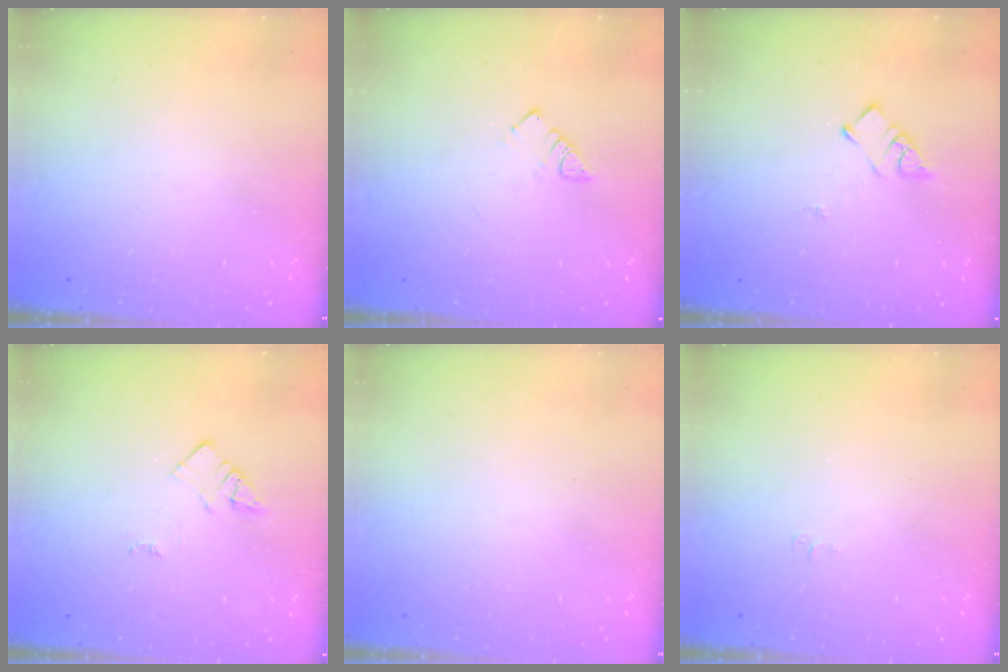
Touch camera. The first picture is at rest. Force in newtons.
{"total": 2.9, "press": 2.9, "slide": 0.5}
{"total": 4.3, "press": 4.3, "slide": 0.1}
{"total": 2.1, "press": 2.1, "slide": 0.3}
{"total": 1.7, "press": 1.7, "slide": 0.1}
{"total": 3.6, "press": 3.6, "slide": 0.4}